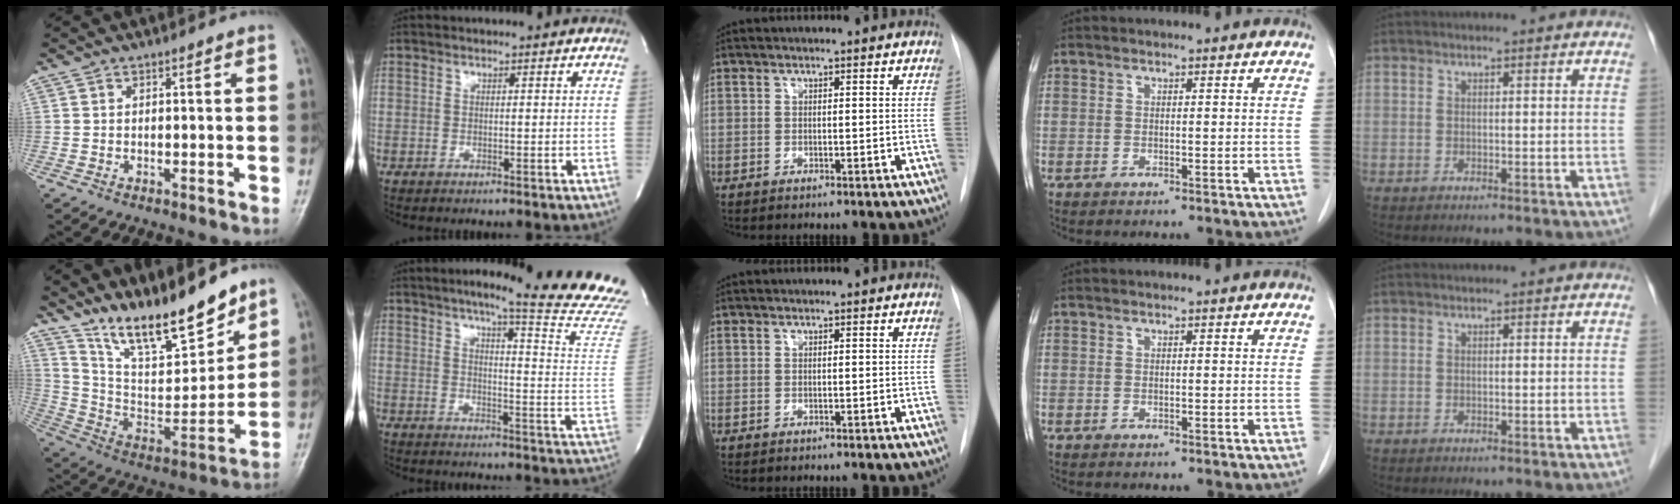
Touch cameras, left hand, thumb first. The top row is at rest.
{"thumb": {"total": 18.7, "force": [14.7, 5.2, 10.3], "torque": [-0.127, -0.088, 0.268]}, "index": {"total": 22.4, "force": [19.7, -0.9, 10.7], "torque": [-0.146, -0.111, 0.227]}}